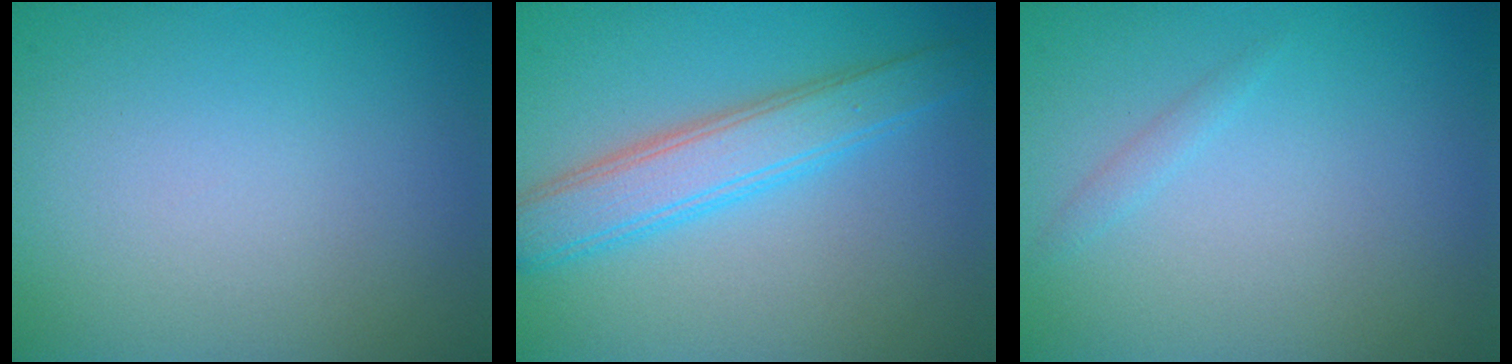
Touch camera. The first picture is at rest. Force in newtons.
{"total": 4.6, "press": 4.6, "slide": 0.1}
{"total": 0.7, "press": 0.7, "slide": 0.0}